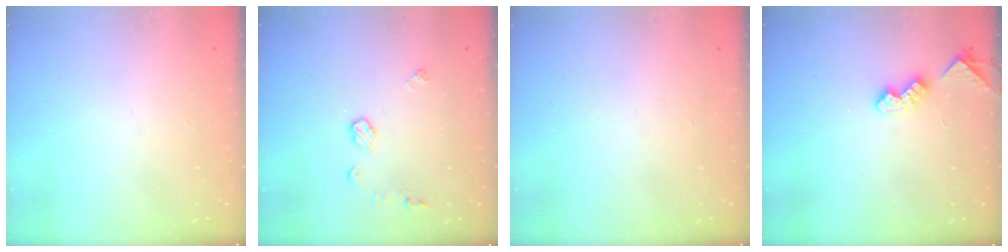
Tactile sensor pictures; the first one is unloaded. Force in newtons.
{"total": 7.5, "press": 7.5, "slide": 0.3}
{"total": 0.0}
{"total": 3.8, "press": 3.8, "slide": 0.6}